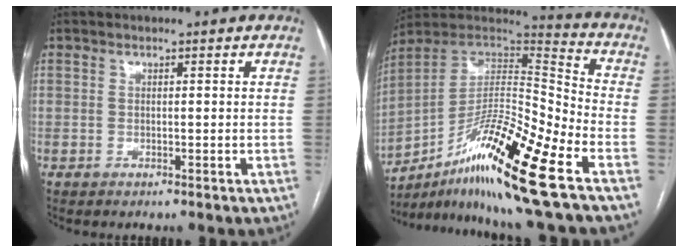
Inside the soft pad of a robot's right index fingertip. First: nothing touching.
{"total": 22.0, "force": [-12.0, 1.3, 18.4], "torque": [-0.318, -0.008, -0.208]}